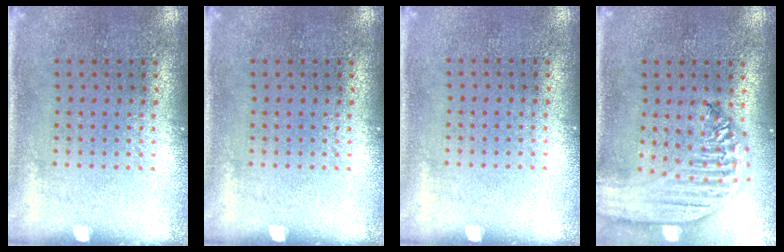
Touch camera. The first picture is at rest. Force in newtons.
{"total": 0.0}
{"total": 0.0}
{"total": 2.8, "press": 2.2, "slide": 1.6}